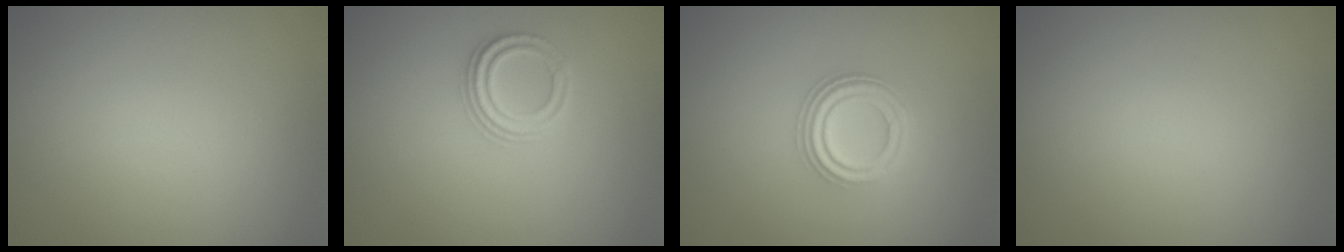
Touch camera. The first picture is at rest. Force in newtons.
{"total": 2.3, "press": 2.2, "slide": 0.8}
{"total": 3.6, "press": 2.9, "slide": 2.1}
{"total": 0.0}